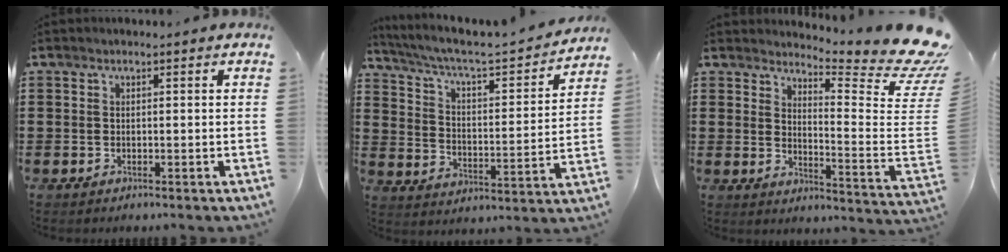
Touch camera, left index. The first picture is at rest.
{"total": 4.4, "force": [3.6, 0.7, 2.5], "torque": [-0.069, -0.034, 0.049]}
{"total": 7.6, "force": [6.7, 0.2, 3.6], "torque": [-0.067, -0.072, 0.113]}